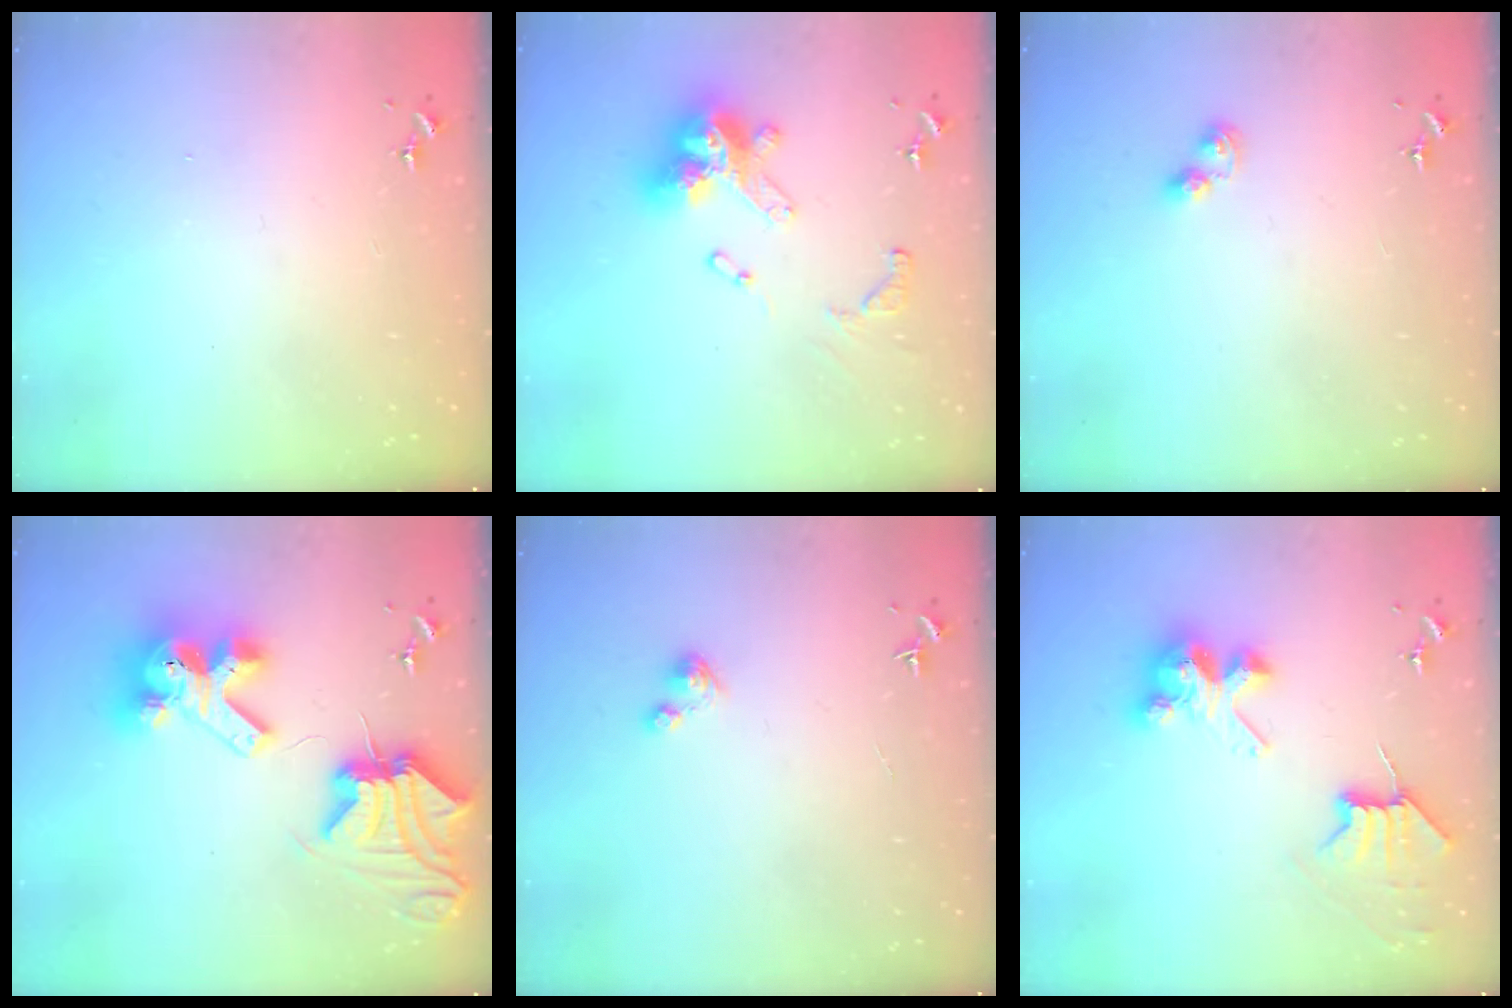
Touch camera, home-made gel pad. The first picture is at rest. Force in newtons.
{"total": 16.7, "press": 16.7, "slide": 1.6}
{"total": 4.6, "press": 4.6, "slide": 0.6}
{"total": 15.9, "press": 15.8, "slide": 1.7}
{"total": 3.0, "press": 3.0, "slide": 0.2}
{"total": 8.2, "press": 8.2, "slide": 1.0}